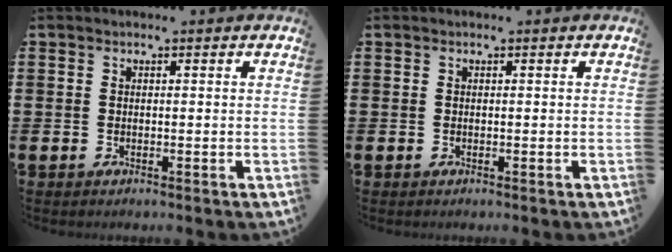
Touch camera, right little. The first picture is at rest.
{"total": 0.0}